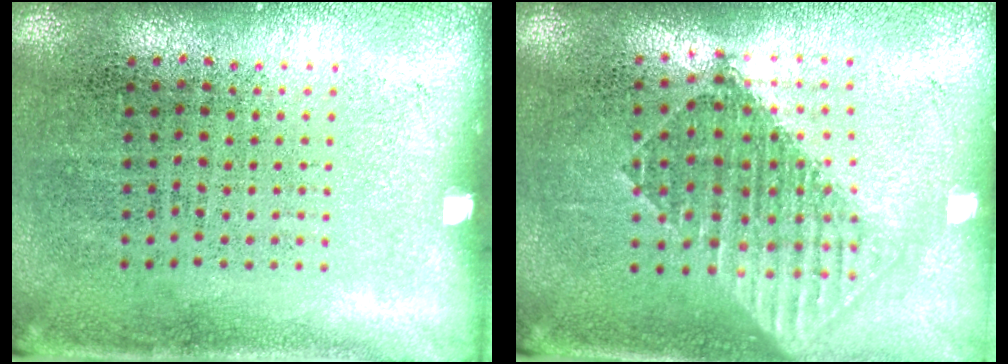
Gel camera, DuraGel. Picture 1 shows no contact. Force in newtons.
{"total": 1.7, "press": 1.5, "slide": 0.9}